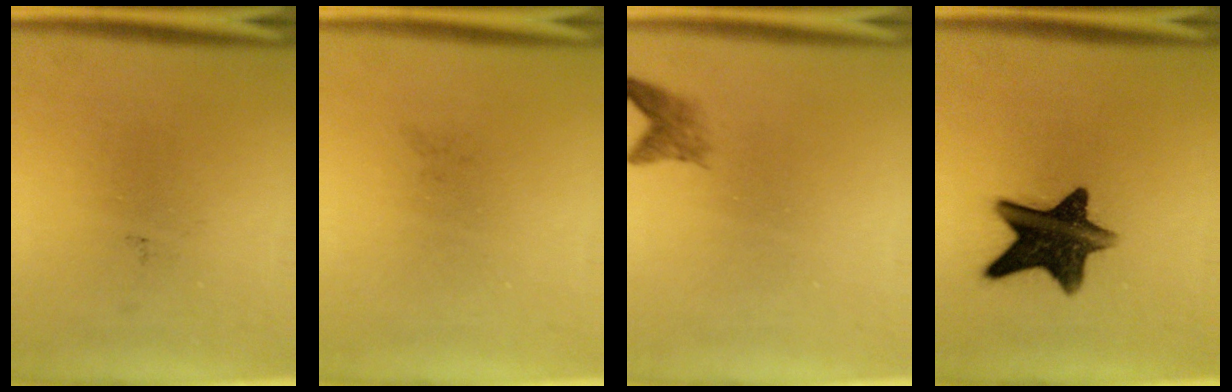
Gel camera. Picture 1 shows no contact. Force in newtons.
{"total": 0.0}
{"total": 2.0}
{"total": 12.8}